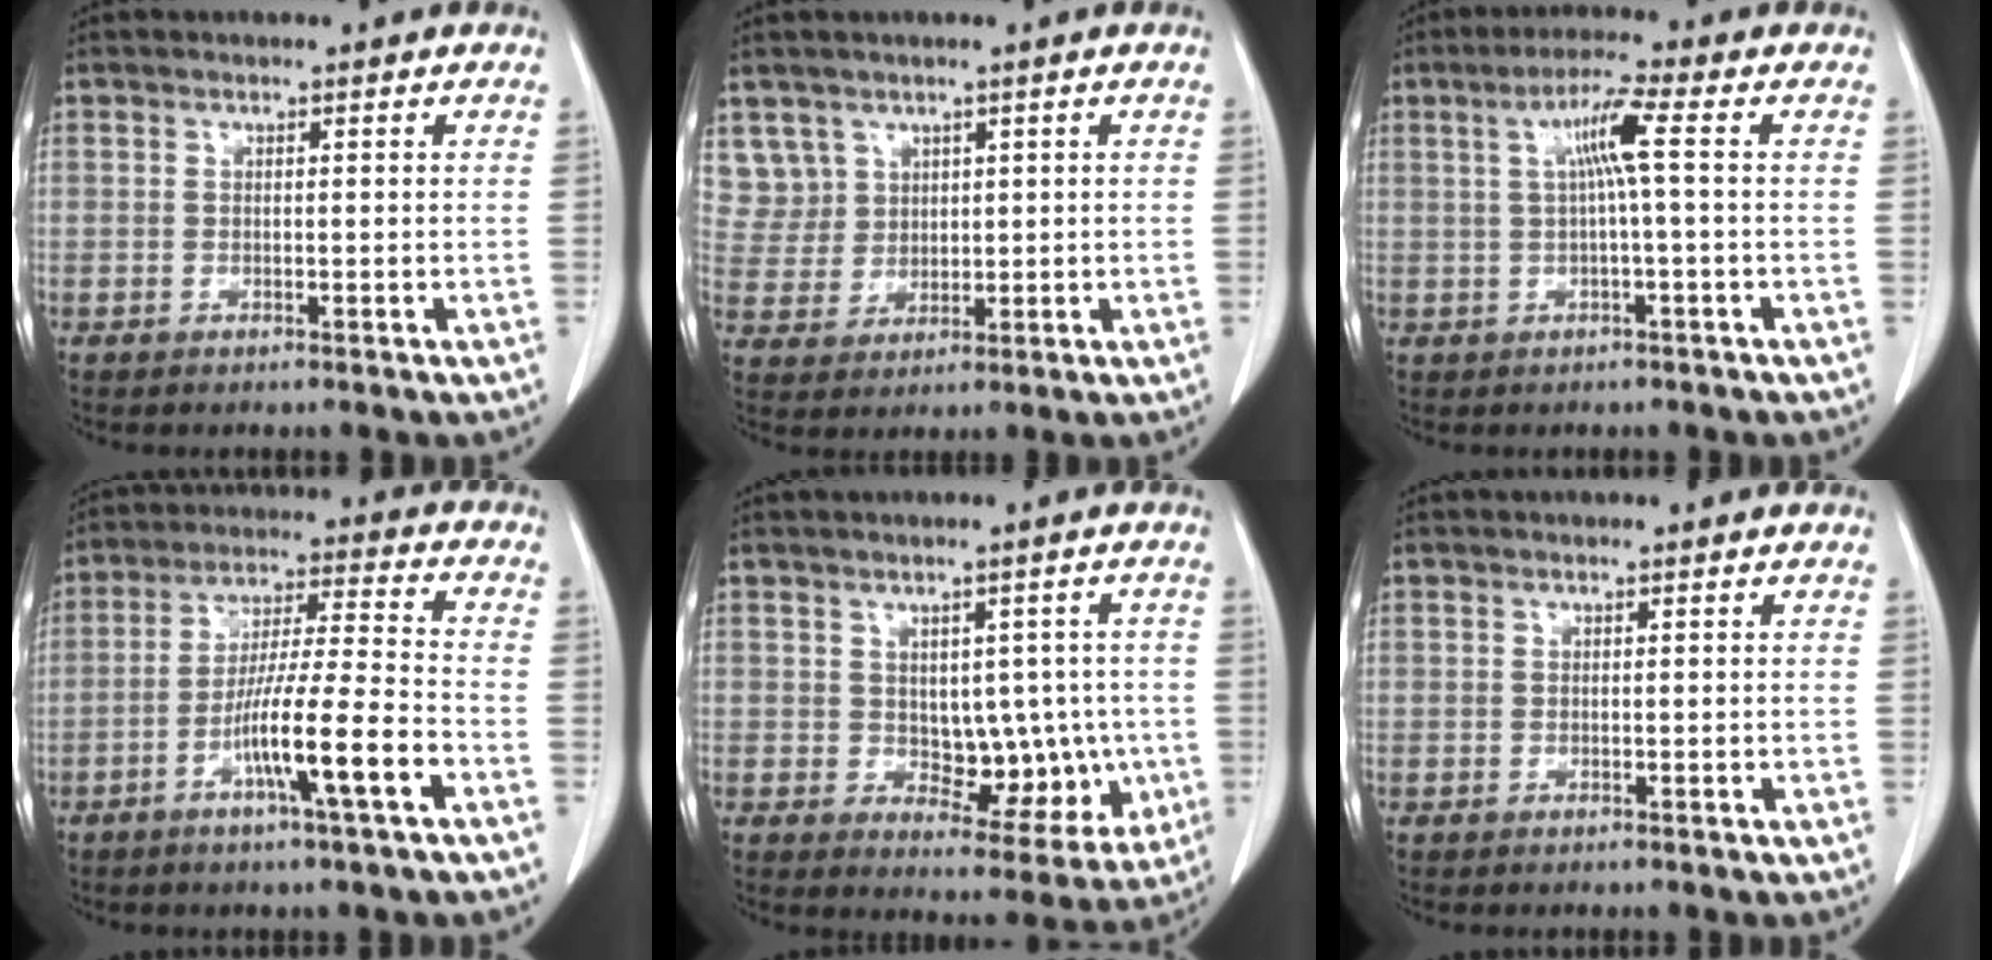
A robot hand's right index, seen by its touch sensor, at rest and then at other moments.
{"total": 5.8, "force": [3.3, 4.8, -0.2], "torque": [0.010, 0.009, 0.075]}
{"total": 5.3, "force": [0.8, -0.6, 5.2], "torque": [-0.095, 0.013, 0.018]}
{"total": 12.3, "force": [-5.2, -0.1, 11.1], "torque": [-0.200, -0.001, -0.094]}
{"total": 9.0, "force": [-0.5, 5.5, 7.1], "torque": [-0.069, 0.011, 0.011]}
{"total": 0.0}